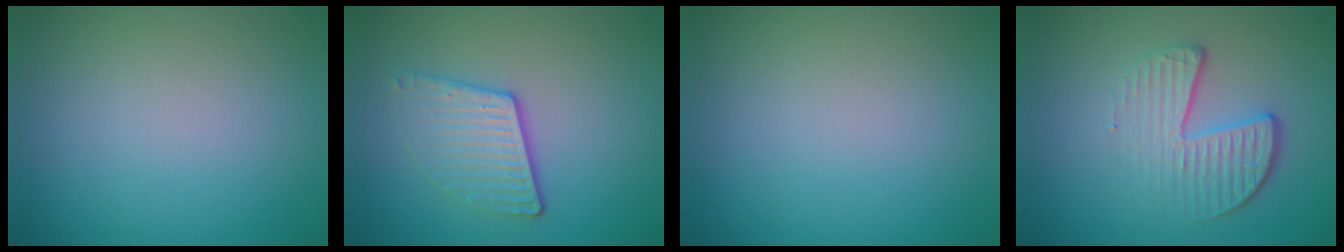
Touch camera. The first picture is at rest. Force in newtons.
{"total": 3.6, "press": 2.7, "slide": 2.4}
{"total": 0.0}
{"total": 4.3, "press": 2.8, "slide": 3.3}